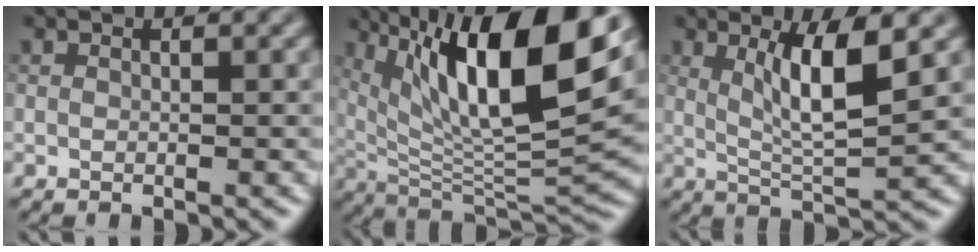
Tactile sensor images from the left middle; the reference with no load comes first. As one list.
[{"total": 14.4, "force": [6.0, 4.1, 12.4], "torque": [-0.202, 0.002, 0.106]}, {"total": 5.7, "force": [1.8, 1.0, 5.3], "torque": [-0.097, -0.005, 0.038]}]